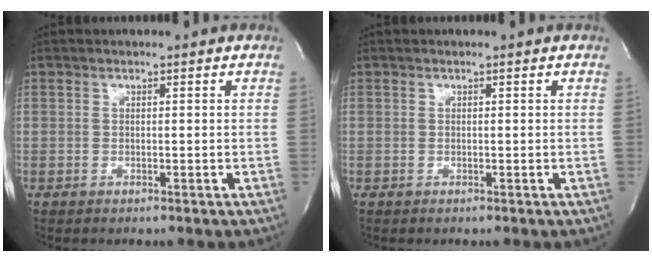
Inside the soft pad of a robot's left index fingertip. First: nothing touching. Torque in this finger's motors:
{"motor_torque": [-0.01, 0.01, 0.00, 0.00]}